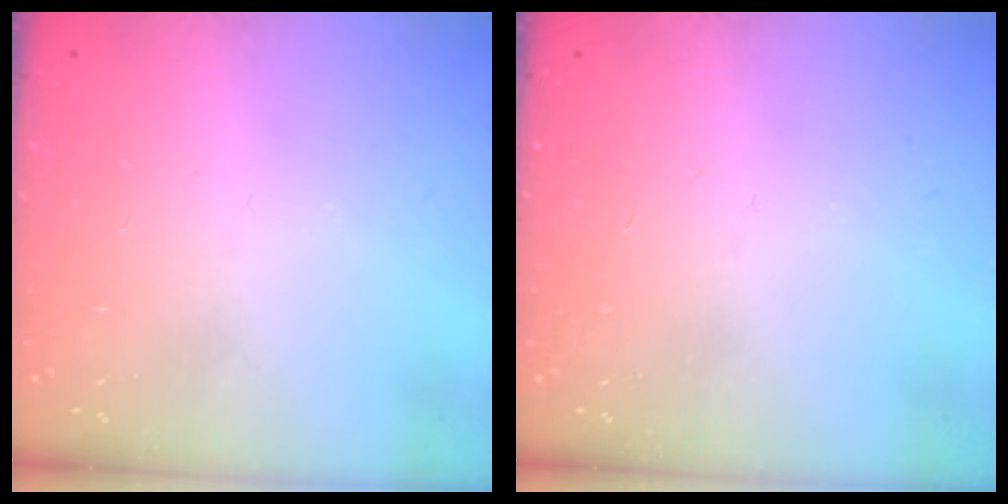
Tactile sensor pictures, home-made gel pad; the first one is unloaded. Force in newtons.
{"total": 0.0}